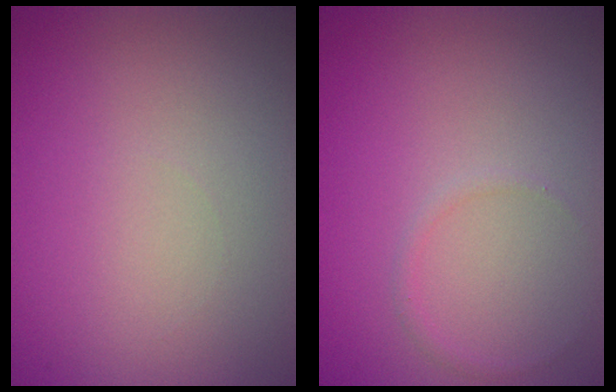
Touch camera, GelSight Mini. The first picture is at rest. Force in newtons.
{"total": 0.6, "press": 0.6, "slide": 0.0}